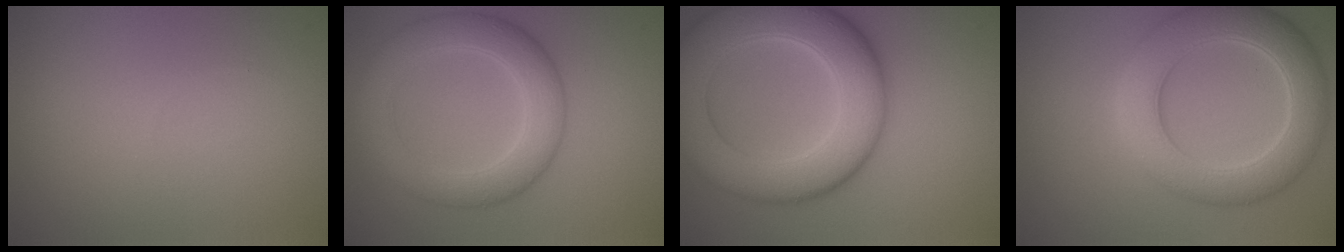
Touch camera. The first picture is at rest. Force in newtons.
{"total": 5.4, "press": 5.4, "slide": 0.1}
{"total": 10.8, "press": 10.8, "slide": 0.5}
{"total": 7.1, "press": 7.1, "slide": 0.3}